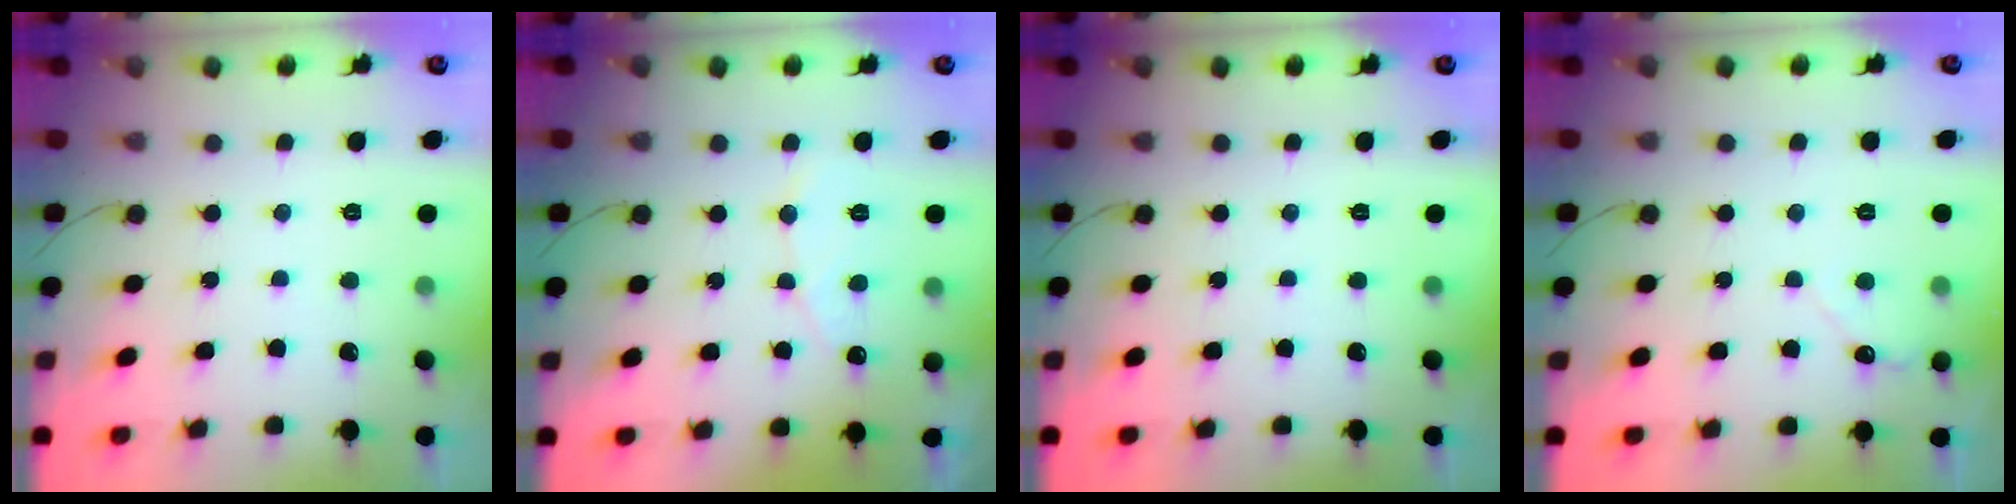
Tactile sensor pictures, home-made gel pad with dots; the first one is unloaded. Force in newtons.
{"total": 6.3, "press": 6.3, "slide": 0.2}
{"total": 0.0}
{"total": 2.7, "press": 2.7, "slide": 0.2}